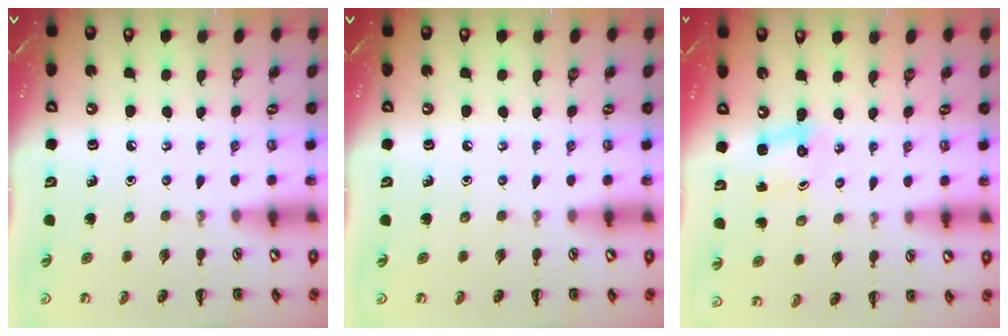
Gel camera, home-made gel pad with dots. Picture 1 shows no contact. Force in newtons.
{"total": 0.0}
{"total": 2.0, "press": 1.9, "slide": 0.7}